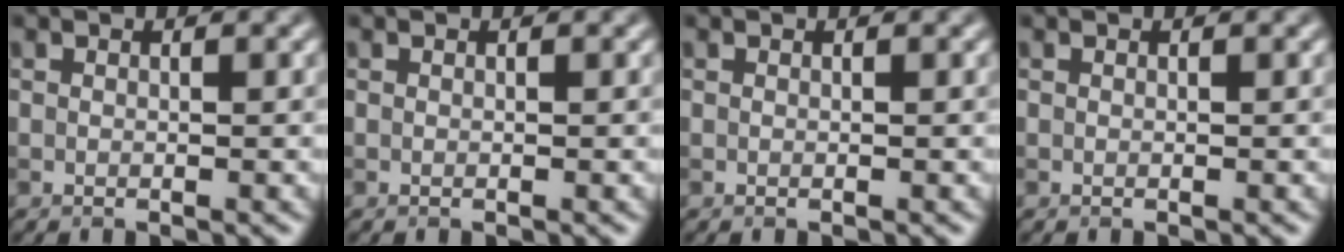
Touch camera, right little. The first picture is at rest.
{"total": 0.0}
{"total": 0.0}
{"total": 0.0}